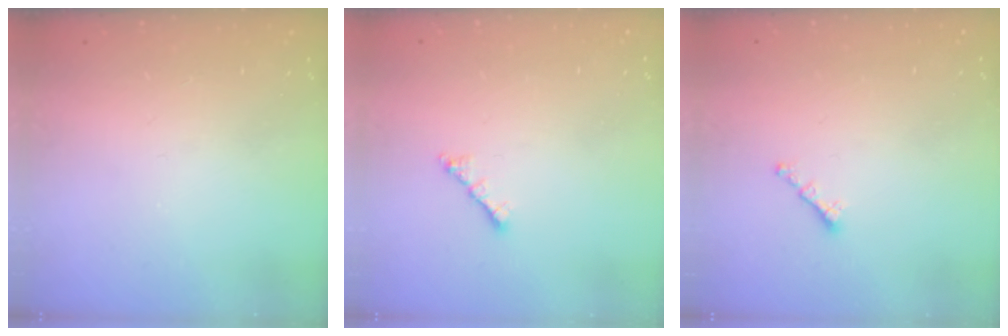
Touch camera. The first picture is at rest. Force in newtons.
{"total": 1.8, "press": 1.8, "slide": 0.5}
{"total": 0.7, "press": 0.6, "slide": 0.4}